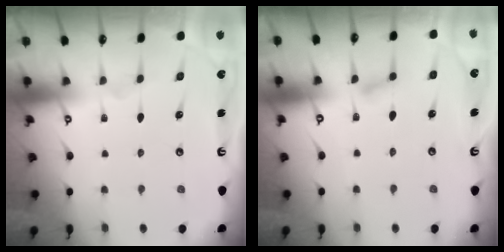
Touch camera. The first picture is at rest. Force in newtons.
{"total": 5.2, "press": 5.2, "slide": 0.4}